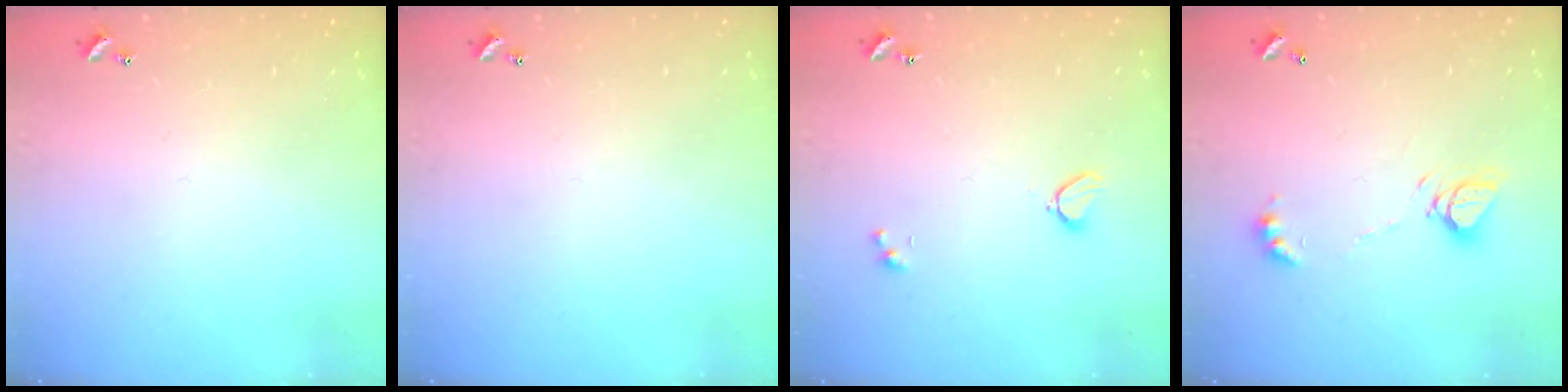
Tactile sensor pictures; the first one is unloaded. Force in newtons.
{"total": 0.0}
{"total": 1.7, "press": 1.6, "slide": 0.6}
{"total": 8.6, "press": 8.6, "slide": 1.0}